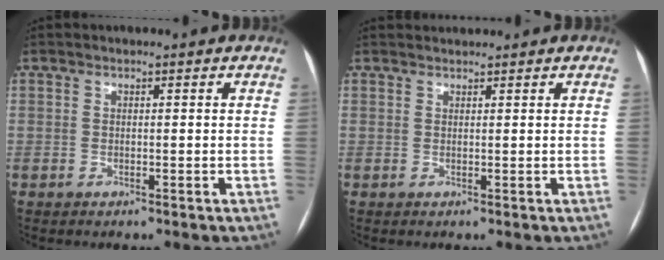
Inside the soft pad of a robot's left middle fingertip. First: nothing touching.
{"total": 1.6, "force": [1.6, 0.0, -0.1], "torque": [-0.003, 0.020, 0.031]}